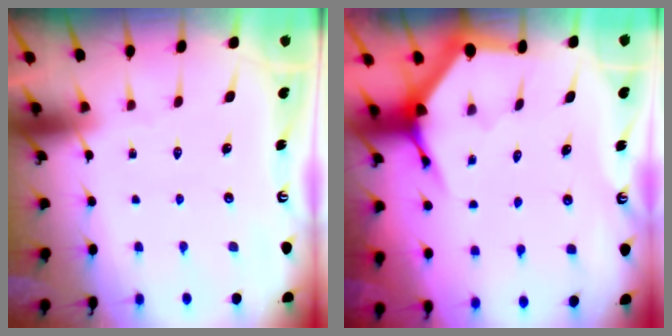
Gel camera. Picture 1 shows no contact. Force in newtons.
{"total": 3.7, "press": 3.6, "slide": 0.5}